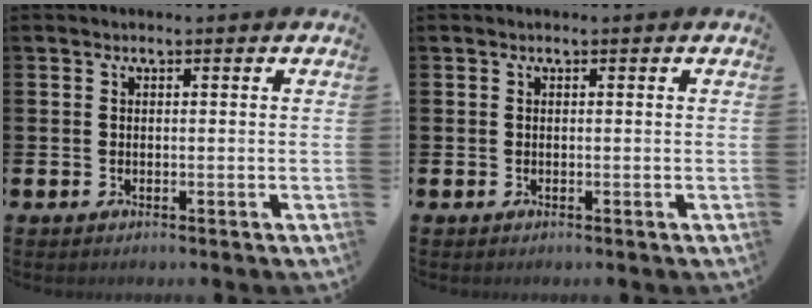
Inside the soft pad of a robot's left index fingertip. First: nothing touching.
{"total": 0.0}